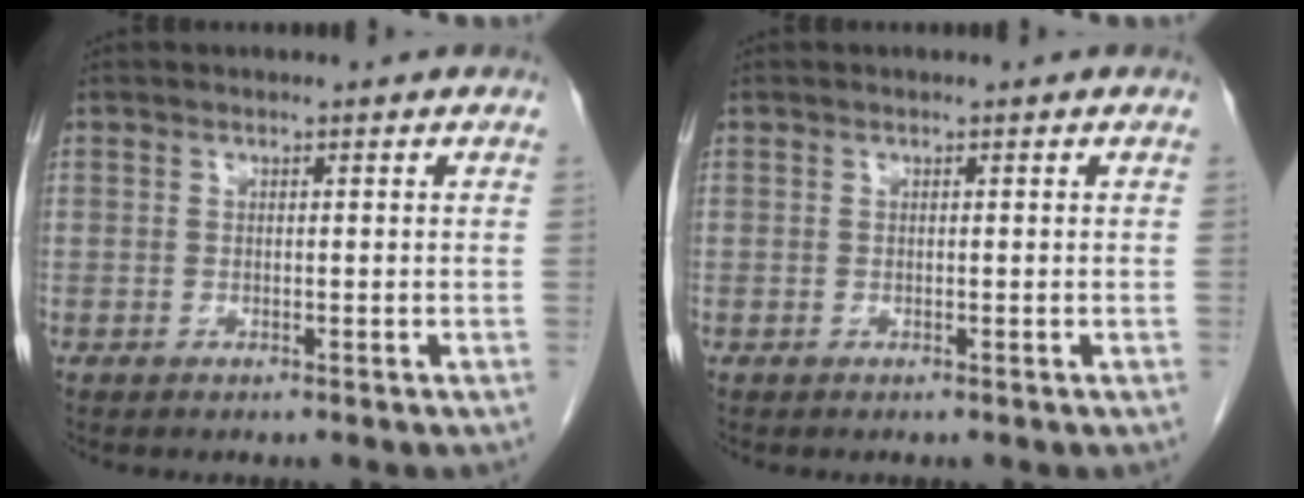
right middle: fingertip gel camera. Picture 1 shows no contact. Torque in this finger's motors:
{"motor_torque": [0.73, -0.88, -0.02, 0.01]}